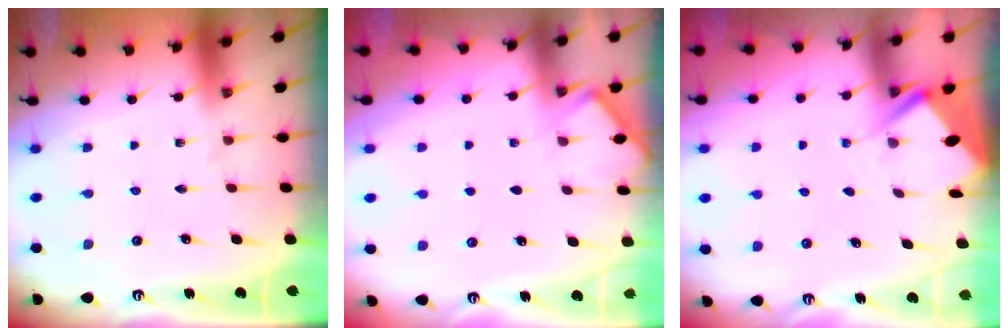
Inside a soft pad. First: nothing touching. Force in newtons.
{"total": 4.4, "press": 4.3, "slide": 0.5}
{"total": 2.8, "press": 2.8, "slide": 0.4}